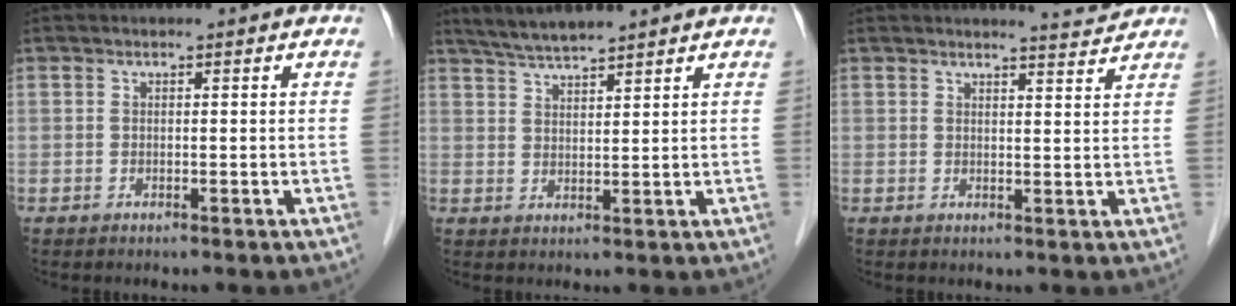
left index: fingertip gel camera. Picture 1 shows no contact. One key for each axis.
{"total": 5.9, "fx": 5.4, "fy": 0.0, "fz": 2.5, "tx": -0.050, "ty": 0.022, "tz": 0.102}
{"total": 3.0, "fx": 3.0, "fy": -0.4, "fz": 0.0, "tx": -0.010, "ty": -0.012, "tz": 0.039}